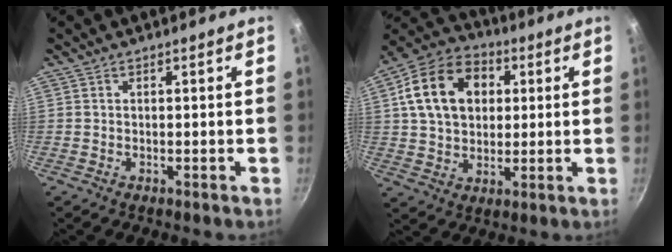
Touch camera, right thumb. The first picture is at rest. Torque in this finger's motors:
{"motor_torque": [-1.32, 1.45, 0.20, 0.31, 0.13]}